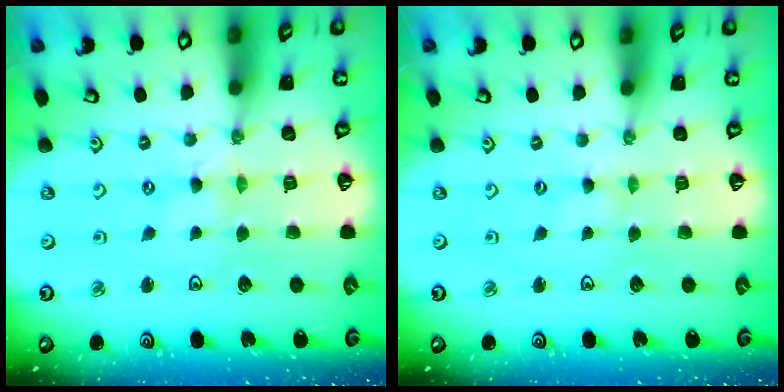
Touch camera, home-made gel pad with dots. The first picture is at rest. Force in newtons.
{"total": 0.0}